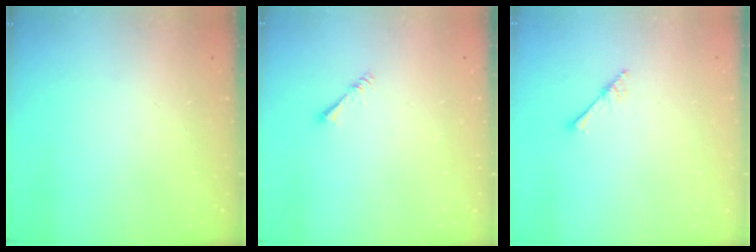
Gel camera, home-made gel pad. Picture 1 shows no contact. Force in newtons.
{"total": 1.4, "press": 1.4, "slide": 0.3}
{"total": 2.3, "press": 2.3, "slide": 0.2}